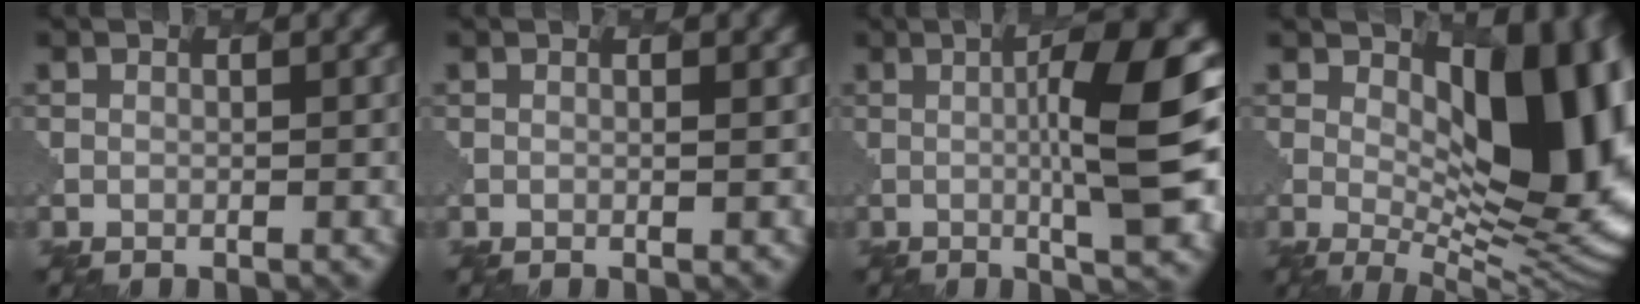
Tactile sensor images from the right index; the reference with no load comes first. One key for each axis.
{"total": 0.7, "fx": 0.3, "fy": 0.2, "fz": 0.6, "tx": -0.003, "ty": -0.002, "tz": 0.006}
{"total": 10.3, "fx": 0.5, "fy": 2.3, "fz": 10.0, "tx": -0.128, "ty": -0.002, "tz": 0.009}
{"total": 13.8, "fx": 2.6, "fy": 6.7, "fz": 11.7, "tx": -0.121, "ty": -0.004, "tz": 0.045}